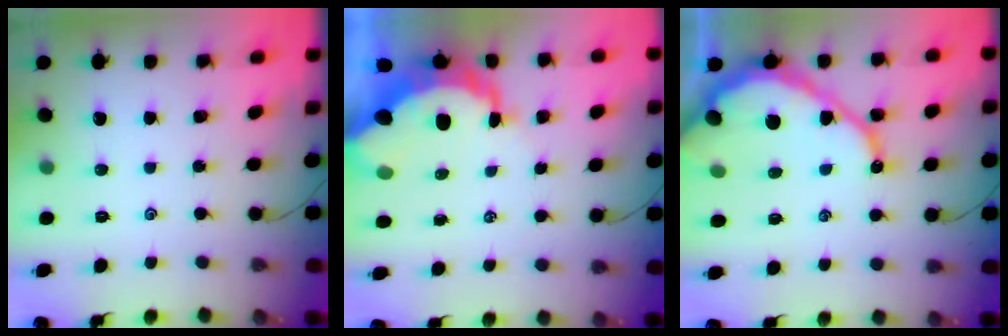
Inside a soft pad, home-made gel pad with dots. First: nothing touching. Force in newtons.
{"total": 10.5, "press": 10.4, "slide": 1.4}
{"total": 15.3, "press": 15.3, "slide": 1.2}